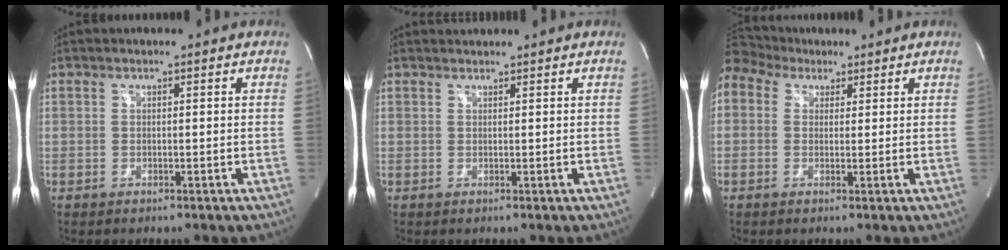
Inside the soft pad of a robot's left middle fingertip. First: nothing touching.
{"total": 1.1, "force": [1.1, 0.0, -0.2], "torque": [-0.006, 0.012, 0.025]}
{"total": 6.8, "force": [4.8, 4.6, 1.4], "torque": [-0.042, 0.049, 0.094]}